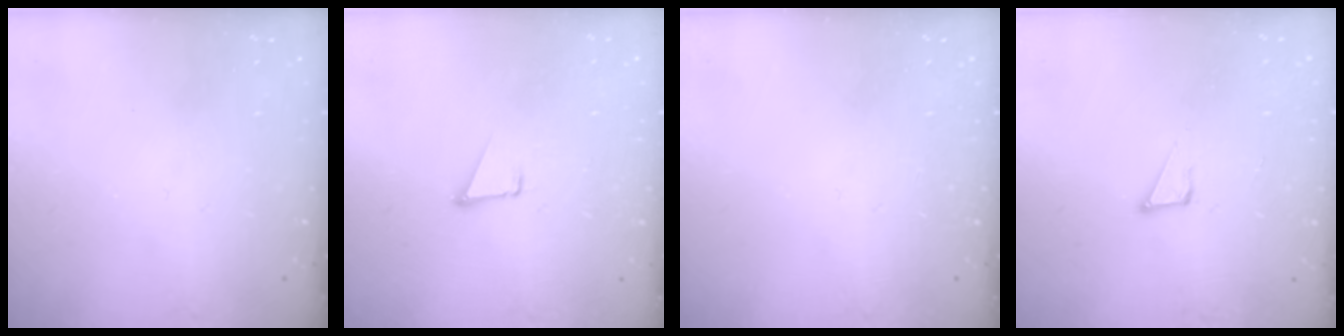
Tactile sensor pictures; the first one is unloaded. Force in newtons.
{"total": 1.6, "press": 1.5, "slide": 0.1}
{"total": 0.0}
{"total": 4.5, "press": 4.5, "slide": 0.3}